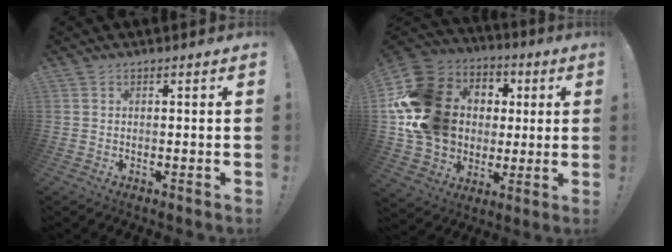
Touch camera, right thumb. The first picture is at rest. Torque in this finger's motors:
{"motor_torque": [2.54, 2.47, 1.78, -0.10, 0.57]}